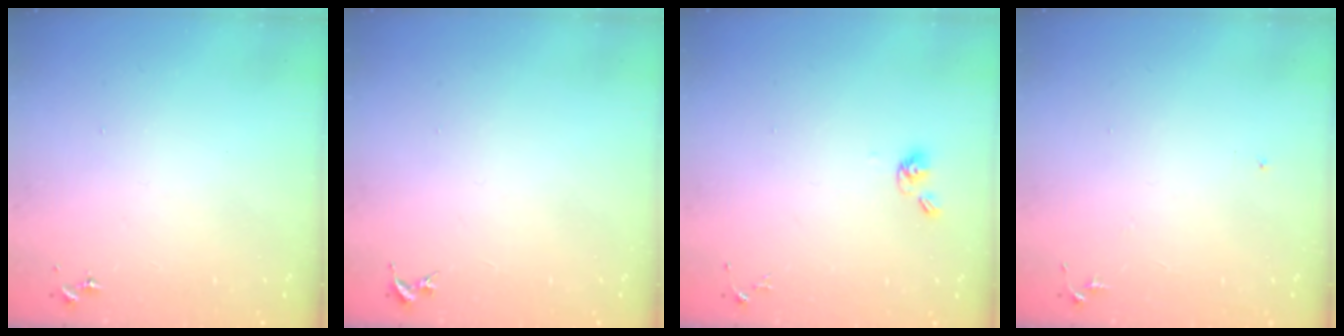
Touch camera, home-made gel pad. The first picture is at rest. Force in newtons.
{"total": 0.0}
{"total": 6.1, "press": 5.7, "slide": 2.3}
{"total": 4.9, "press": 4.8, "slide": 0.6}